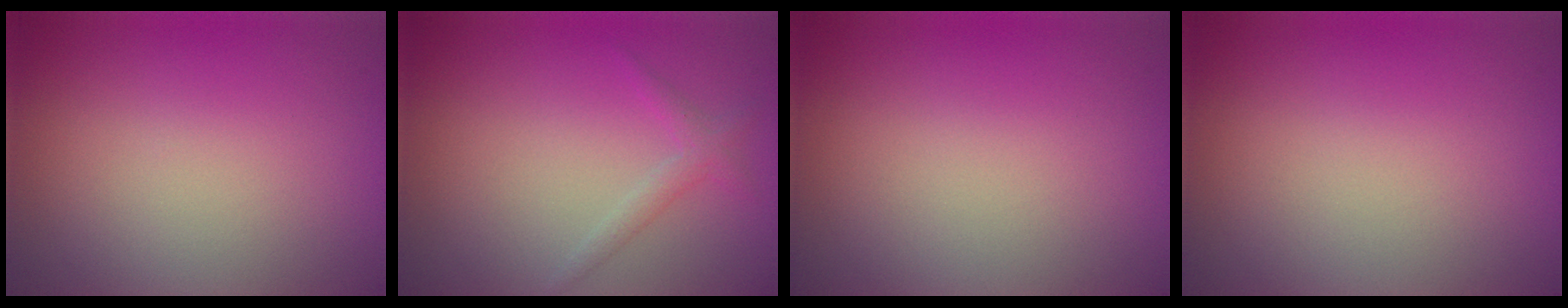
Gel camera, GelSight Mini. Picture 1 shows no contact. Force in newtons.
{"total": 1.4, "press": 1.4, "slide": 0.1}
{"total": 0.0}
{"total": 0.0}